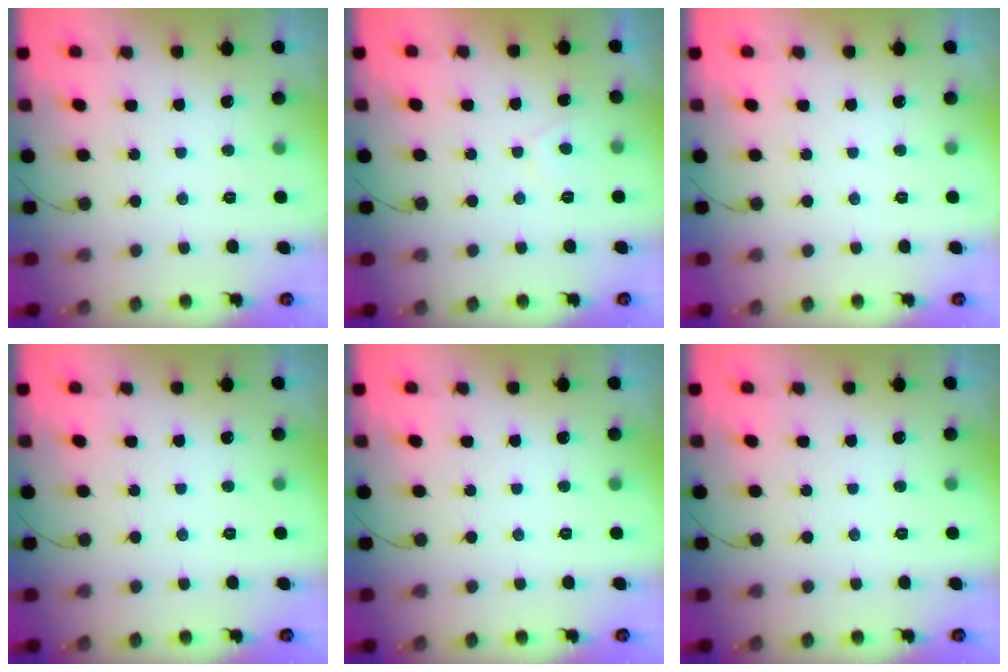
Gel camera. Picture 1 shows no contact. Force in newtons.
{"total": 1.5, "press": 1.4, "slide": 0.5}
{"total": 0.0}
{"total": 0.0}
{"total": 0.0}
{"total": 0.0}